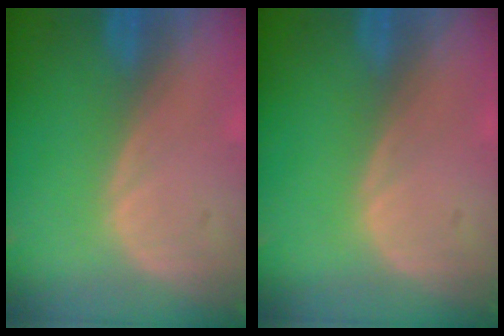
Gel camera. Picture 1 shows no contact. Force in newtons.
{"total": 0.0}